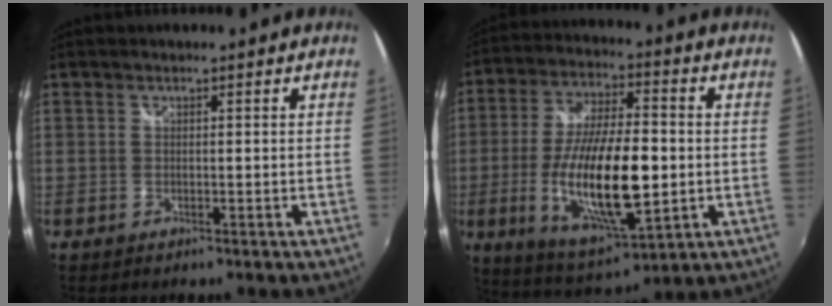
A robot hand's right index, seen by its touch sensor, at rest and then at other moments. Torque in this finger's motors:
{"motor_torque": [2.14, 0.00, 1.05, 0.21]}